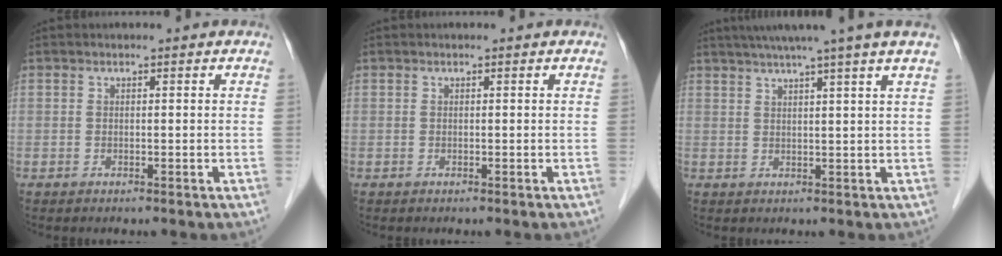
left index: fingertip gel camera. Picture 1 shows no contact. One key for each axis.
{"total": 0.0}
{"total": 9.6, "fx": 7.5, "fy": -1.9, "fz": 5.7, "tx": -0.083, "ty": 0.018, "tz": 0.090}